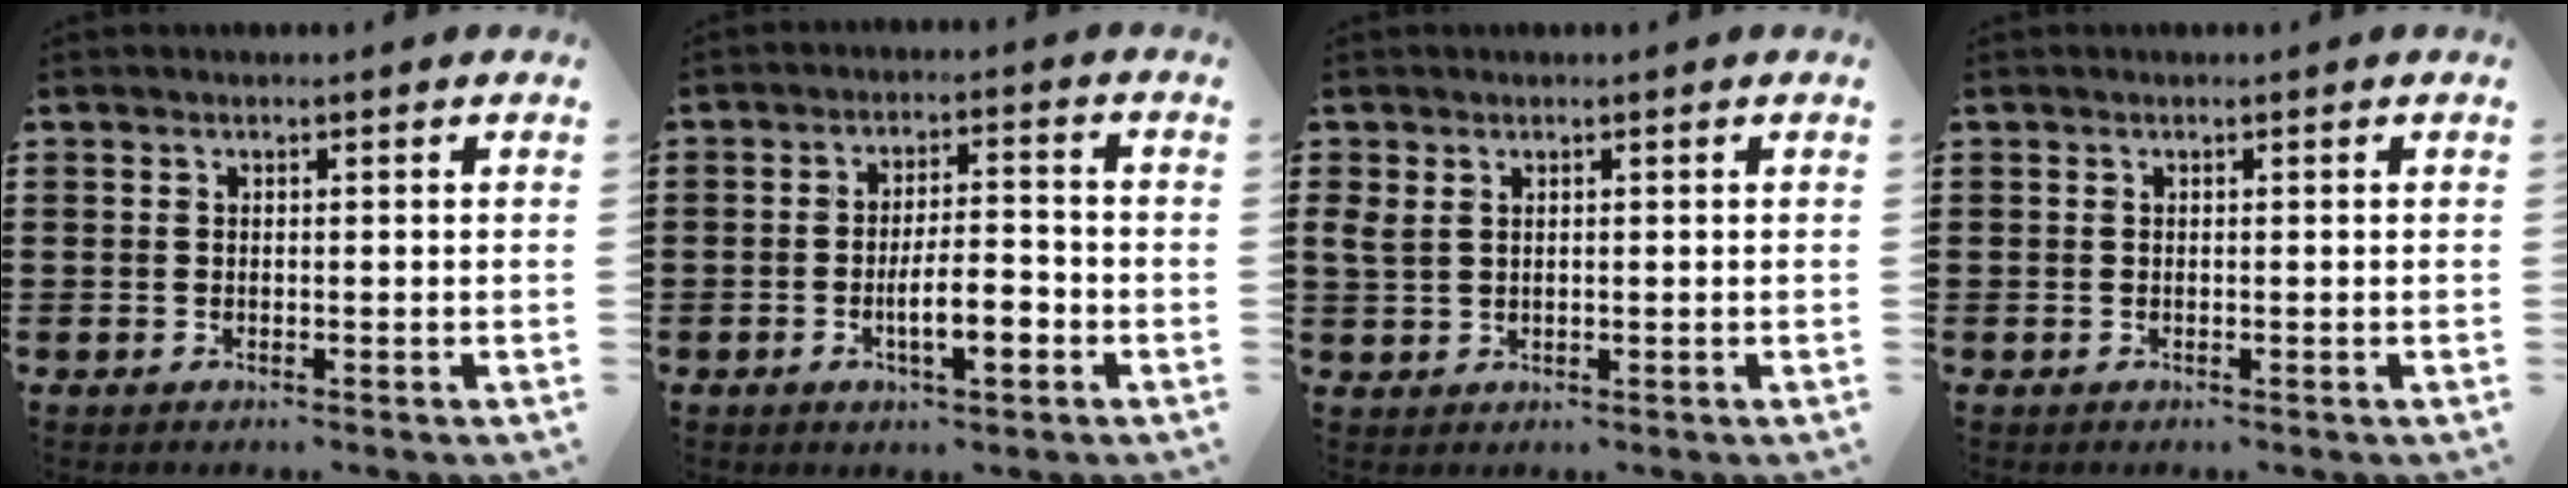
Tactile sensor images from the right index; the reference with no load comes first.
{"total": 6.7, "force": [-2.5, 2.0, 5.9], "torque": [-0.111, -0.001, -0.047]}
{"total": 2.0, "force": [1.1, 1.1, 1.2], "torque": [-0.035, 0.002, 0.017]}
{"total": 0.0}